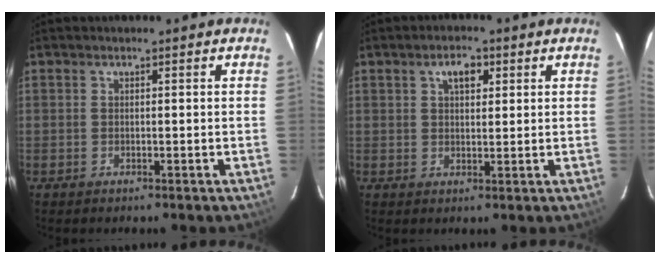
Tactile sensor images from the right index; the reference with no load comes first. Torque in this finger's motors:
{"motor_torque": [0.23, 0.05, 0.12, 0.05]}